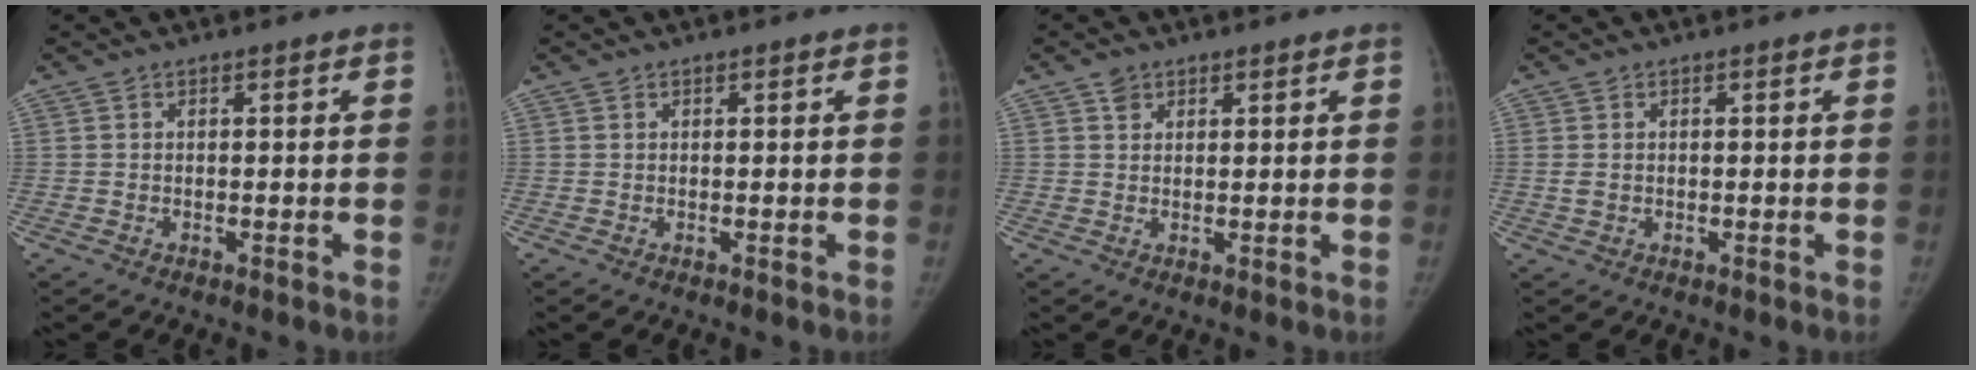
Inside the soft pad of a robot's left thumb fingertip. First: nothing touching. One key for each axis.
{"total": 0.0}
{"total": 2.2, "fx": 1.4, "fy": 1.6, "fz": 0.6, "tx": 0.002, "ty": -0.007, "tz": 0.023}
{"total": 1.5, "fx": 0.2, "fy": 1.2, "fz": 1.0, "tx": -0.021, "ty": 0.000, "tz": 0.009}